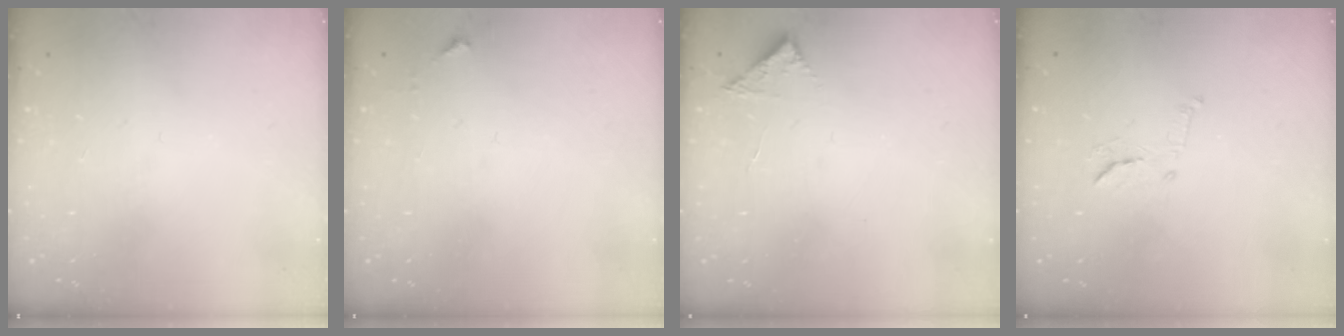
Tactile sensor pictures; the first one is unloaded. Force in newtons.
{"total": 3.4, "press": 3.4, "slide": 0.4}
{"total": 3.6, "press": 3.6, "slide": 0.1}
{"total": 9.1, "press": 9.1, "slide": 0.5}